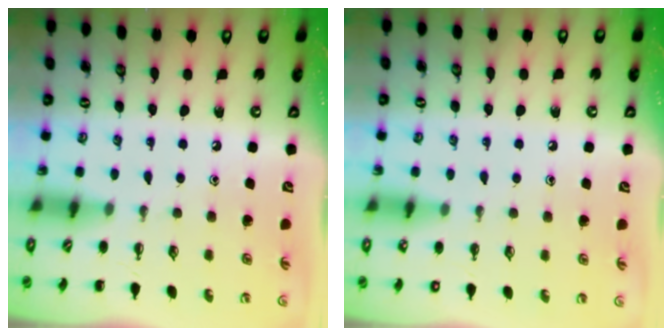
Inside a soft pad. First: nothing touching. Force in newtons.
{"total": 2.1, "press": 2.0, "slide": 0.6}